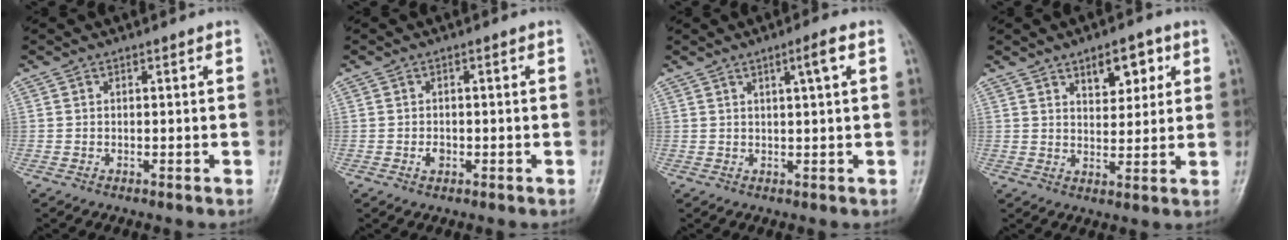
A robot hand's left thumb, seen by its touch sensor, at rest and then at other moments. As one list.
[{"total": 1.8, "force": [-0.6, 1.2, 1.1], "torque": [-0.015, 0.005, -0.009]}, {"total": 3.5, "force": [1.3, -0.1, 3.2], "torque": [-0.057, 0.001, 0.024]}, {"total": 7.2, "force": [3.6, 3.8, 4.9], "torque": [-0.043, -0.018, 0.053]}]